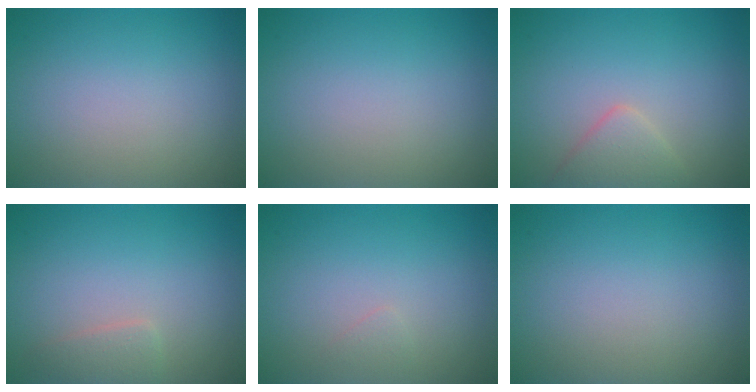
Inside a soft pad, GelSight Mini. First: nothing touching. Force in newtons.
{"total": 0.0}
{"total": 2.2, "press": 2.2, "slide": 0.1}
{"total": 1.3, "press": 1.3, "slide": 0.1}
{"total": 0.5, "press": 0.5, "slide": 0.0}
{"total": 0.0}